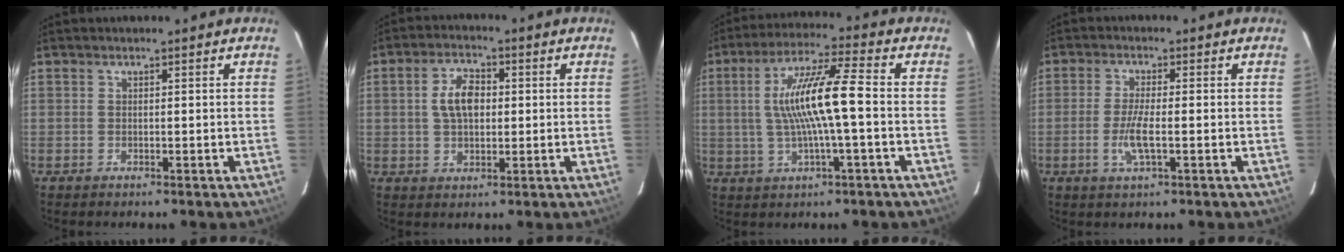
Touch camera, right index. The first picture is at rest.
{"total": 6.6, "force": [0.7, 4.0, 5.2], "torque": [-0.097, 0.014, 0.016]}
{"total": 11.1, "force": [-0.1, -0.1, 11.1], "torque": [-0.207, 0.008, 0.003]}
{"total": 5.0, "force": [-1.3, 0.8, 4.8], "torque": [-0.096, -0.007, -0.027]}